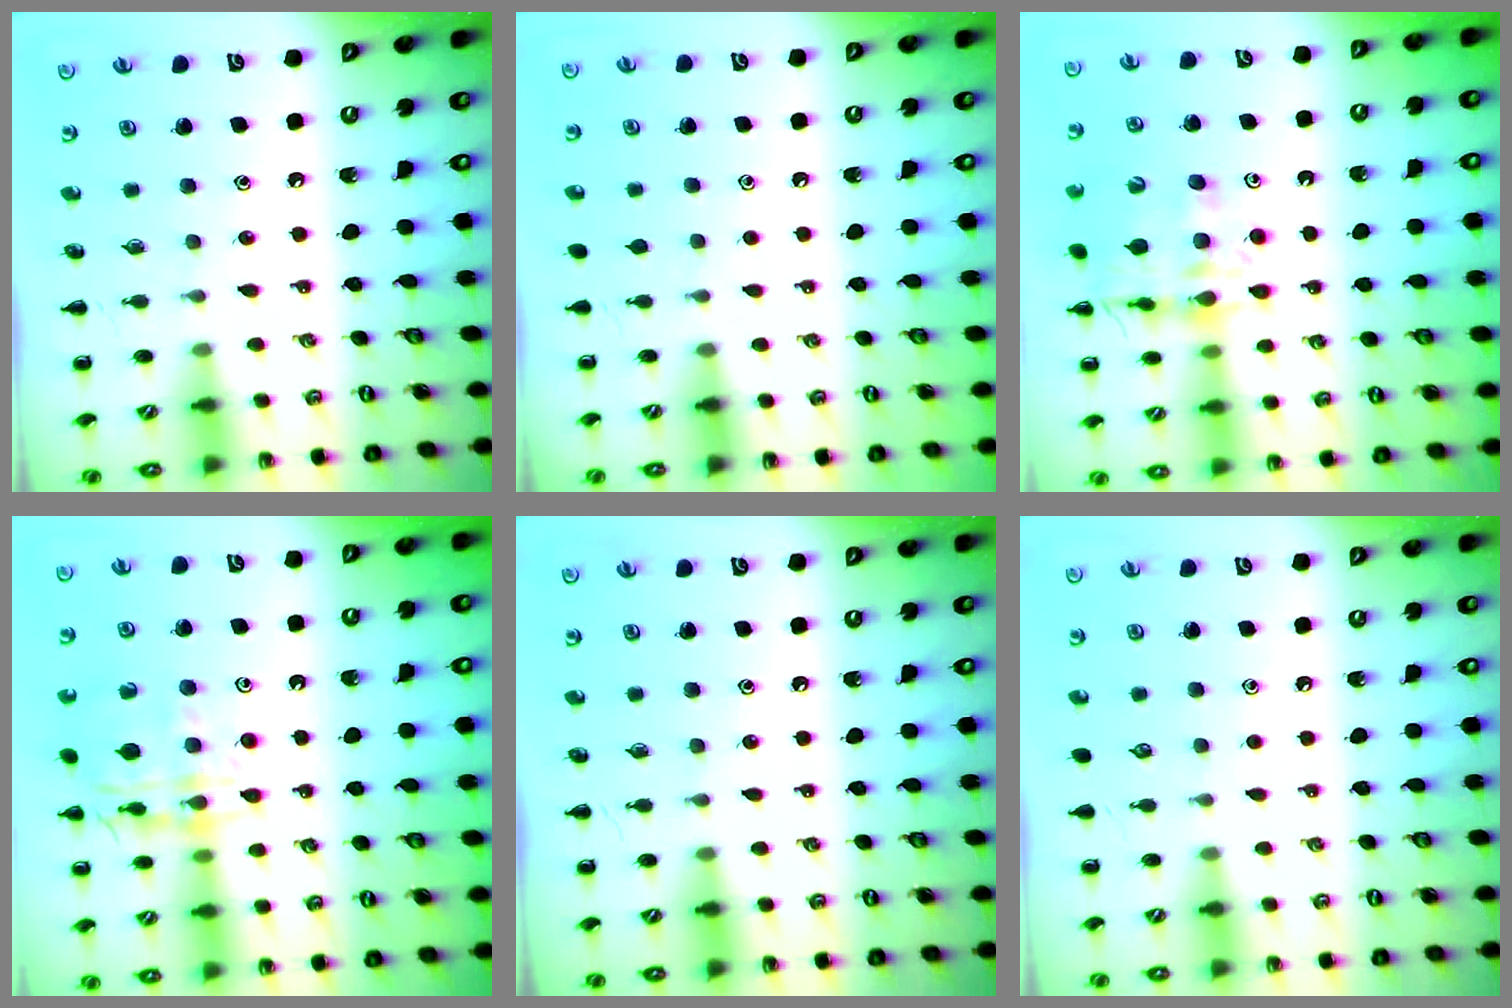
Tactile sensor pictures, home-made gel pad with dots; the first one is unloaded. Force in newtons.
{"total": 1.1, "press": 1.1, "slide": 0.2}
{"total": 17.3, "press": 17.1, "slide": 2.6}
{"total": 15.9, "press": 15.9, "slide": 1.1}
{"total": 0.0}
{"total": 0.0}